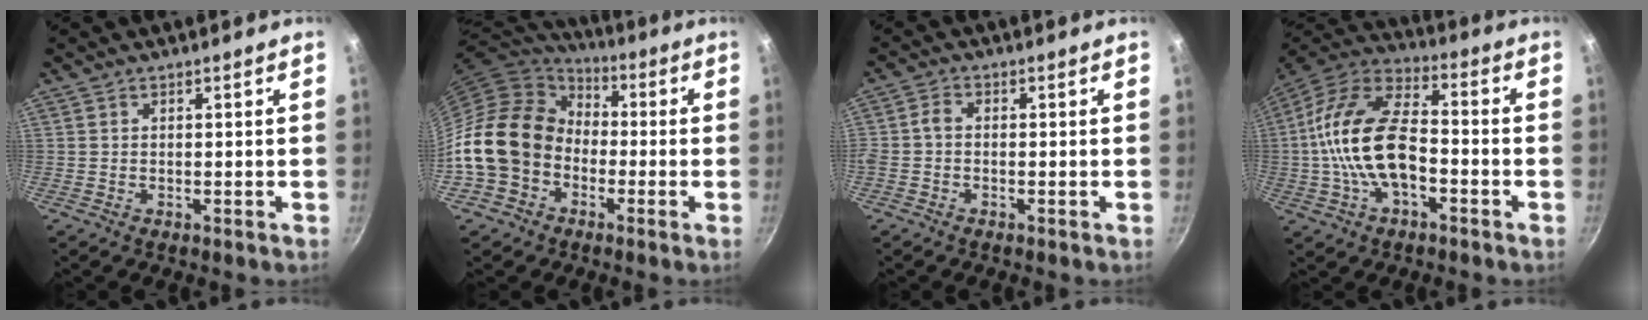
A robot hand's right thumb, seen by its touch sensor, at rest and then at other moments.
{"total": 18.1, "force": [-3.2, 14.6, 10.3], "torque": [-0.163, 0.054, -0.065]}
{"total": 2.4, "force": [-0.8, 1.7, 1.5], "torque": [-0.034, 0.013, -0.024]}
{"total": 18.3, "force": [-3.1, 10.0, 15.0], "torque": [-0.260, 0.041, -0.073]}